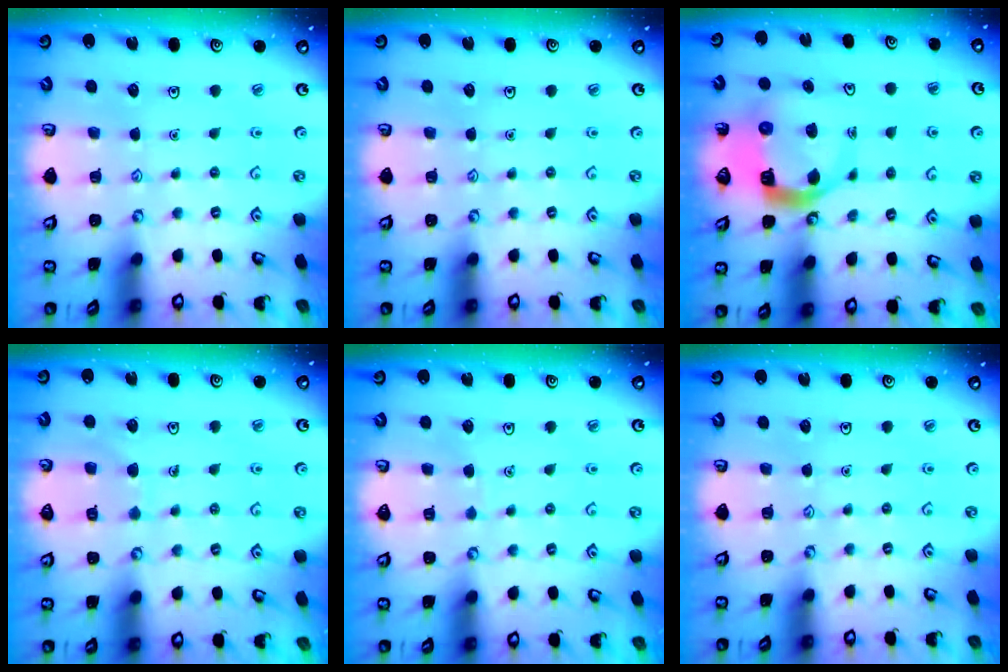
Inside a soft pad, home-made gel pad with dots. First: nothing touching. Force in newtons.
{"total": 0.0}
{"total": 9.0, "press": 8.9, "slide": 1.2}
{"total": 6.6, "press": 6.6, "slide": 0.5}
{"total": 1.4, "press": 1.4, "slide": 0.1}
{"total": 0.0}